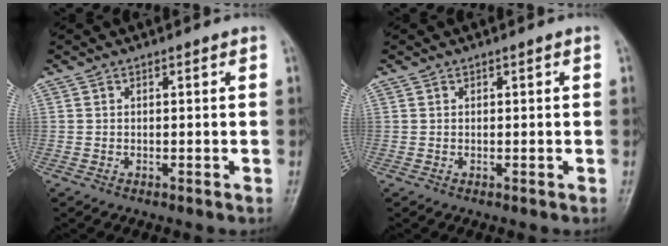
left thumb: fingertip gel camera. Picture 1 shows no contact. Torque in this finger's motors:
{"motor_torque": [0.00, 0.00, 0.00, 0.00, 0.00]}